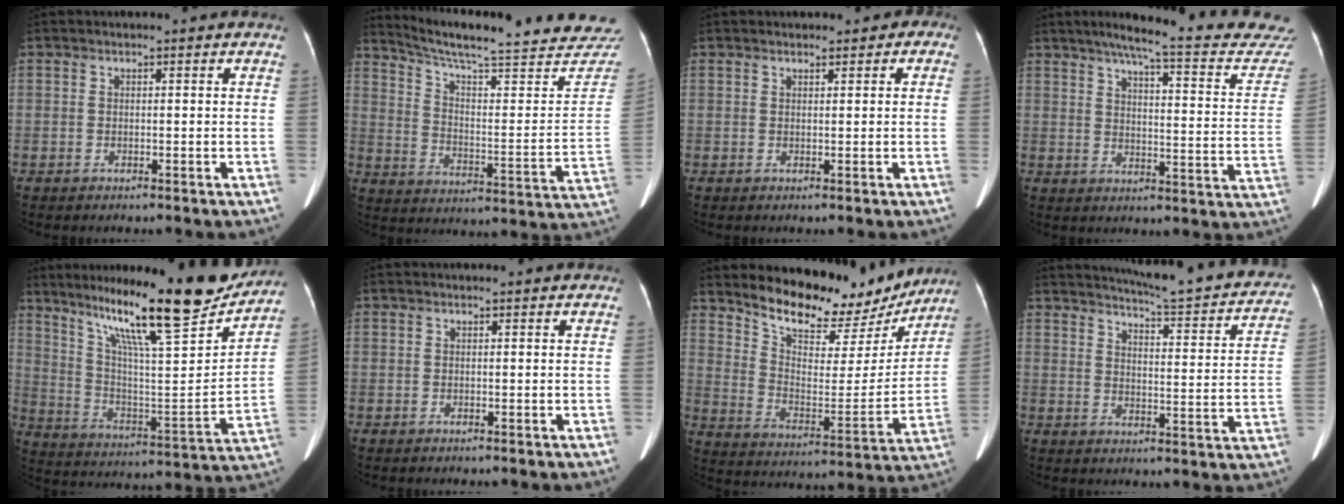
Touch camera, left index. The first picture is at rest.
{"total": 29.6, "force": [27.1, 2.8, 11.7], "torque": [-0.178, -0.096, 0.346]}
{"total": 1.4, "force": [0.8, 1.0, 0.7], "torque": [-0.003, 0.010, 0.008]}
{"total": 22.6, "force": [20.1, 2.0, 10.2], "torque": [-0.131, -0.045, 0.237]}
{"total": 24.0, "force": [19.2, 1.6, 14.4], "torque": [-0.238, -0.024, 0.299]}
{"total": 0.0}
{"total": 17.9, "force": [16.0, 5.3, 6.1], "torque": [-0.091, -0.026, 0.236]}
{"total": 21.4, "force": [19.5, 2.3, 8.6], "torque": [-0.114, -0.049, 0.230]}